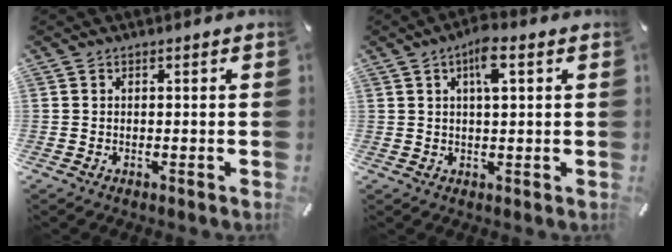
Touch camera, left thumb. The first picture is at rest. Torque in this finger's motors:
{"motor_torque": [0.53, 0.54, 0.50, -0.47, 0.07]}